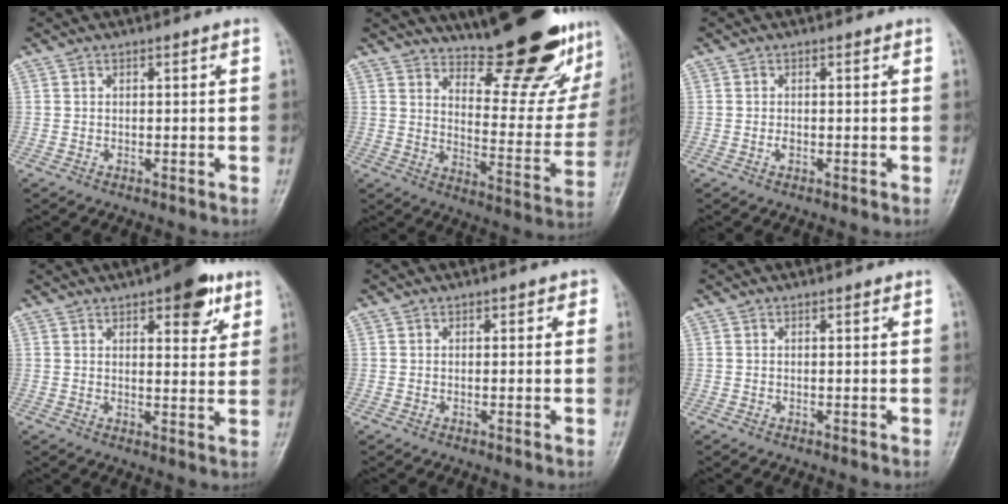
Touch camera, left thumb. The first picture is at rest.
{"total": 25.3, "force": [19.1, 7.1, 15.0], "torque": [-0.179, -0.122, 0.259]}
{"total": 0.8, "force": [-0.1, 0.6, 0.6], "torque": [-0.007, 0.000, -0.004]}
{"total": 9.0, "force": [5.0, 3.7, 6.5], "torque": [-0.060, -0.019, 0.062]}
{"total": 1.1, "force": [0.4, 0.8, 0.6], "torque": [0.008, 0.003, -0.002]}
{"total": 0.0}